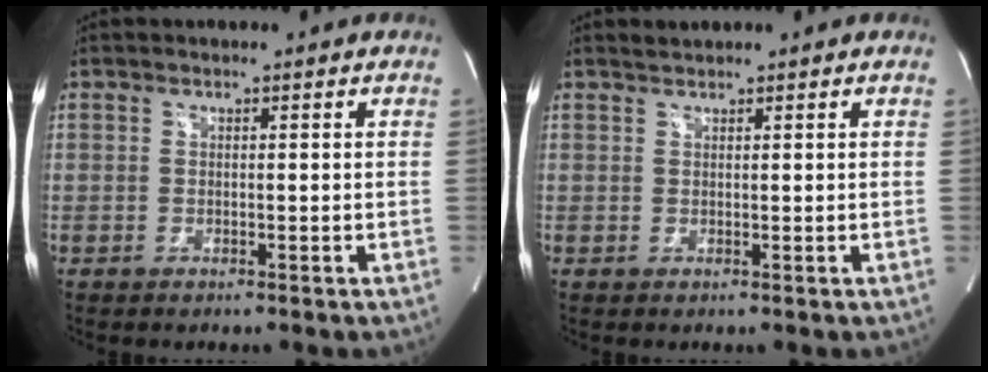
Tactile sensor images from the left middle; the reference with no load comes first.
{"total": 0.9, "force": [0.9, -0.1, 0.0], "torque": [-0.008, 0.006, 0.020]}